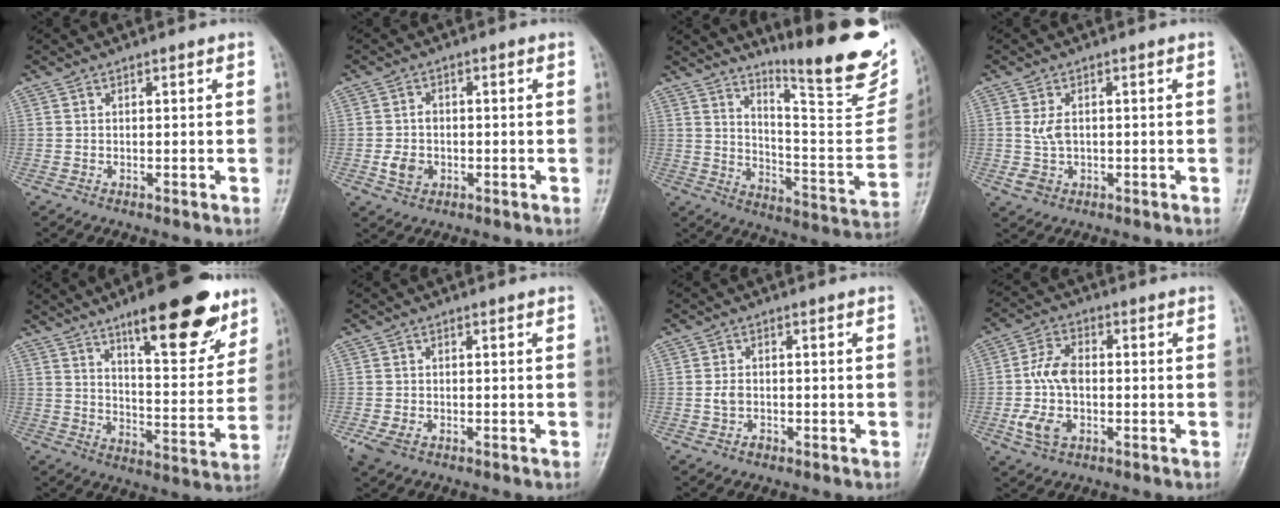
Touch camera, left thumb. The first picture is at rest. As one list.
[{"total": 4.5, "force": [-1.1, 3.7, 2.4], "torque": [-0.032, 0.004, -0.018]}, {"total": 22.2, "force": [16.5, 3.6, 14.3], "torque": [-0.175, -0.127, 0.240]}, {"total": 3.3, "force": [0.1, 2.3, 2.4], "torque": [-0.040, 0.001, 0.006]}, {"total": 18.8, "force": [11.6, 5.8, 13.6], "torque": [-0.149, -0.060, 0.175]}, {"total": 3.9, "force": [-1.8, 2.5, 2.4], "torque": [-0.059, -0.002, -0.030]}, {"total": 2.3, "force": [-0.7, 1.7, 1.3], "torque": [-0.024, 0.008, -0.014]}, {"total": 9.3, "force": [-1.4, 5.9, 7.1], "torque": [-0.140, 0.015, -0.031]}]